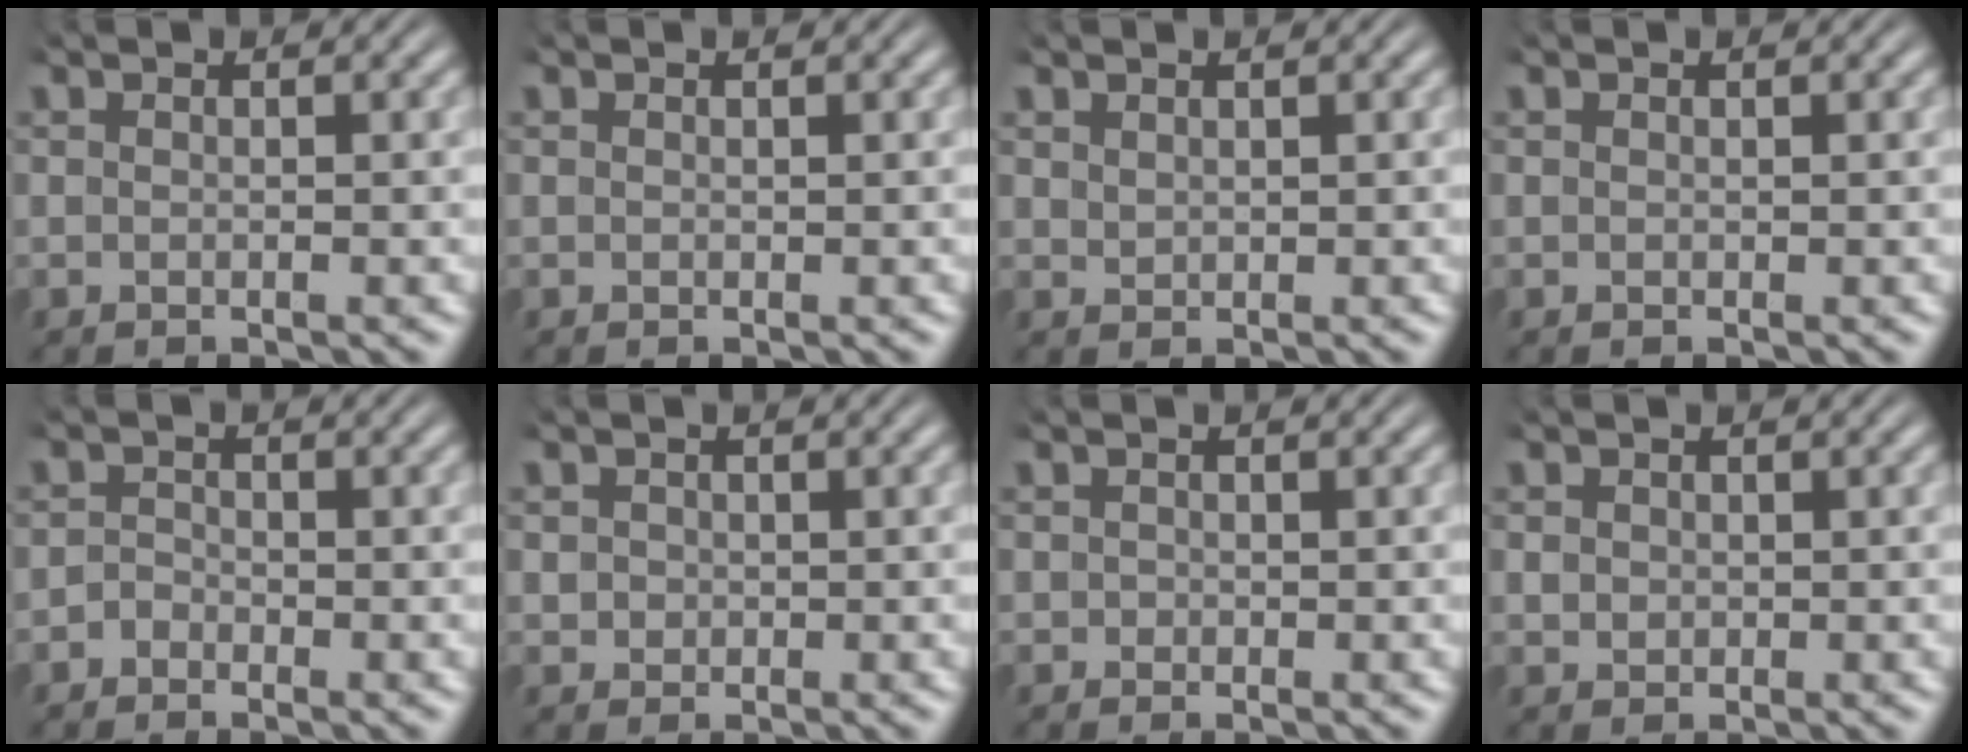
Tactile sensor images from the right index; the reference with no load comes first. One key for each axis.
{"total": 0.0}
{"total": 0.8, "fx": 0.8, "fy": -0.2, "fz": 0.2, "tx": 0.000, "ty": -0.003, "tz": 0.024}
{"total": 0.0}
{"total": 1.3, "fx": -1.2, "fy": 0.5, "fz": -0.2, "tx": 0.004, "ty": -0.010, "tz": -0.021}
{"total": 1.2, "fx": 0.1, "fy": 1.2, "fz": 0.3, "tx": -0.012, "ty": -0.008, "tz": 0.006}
{"total": 0.0}
{"total": 0.9, "fx": 0.0, "fy": 0.8, "fz": 0.3, "tx": -0.012, "ty": -0.009, "tz": 0.008}